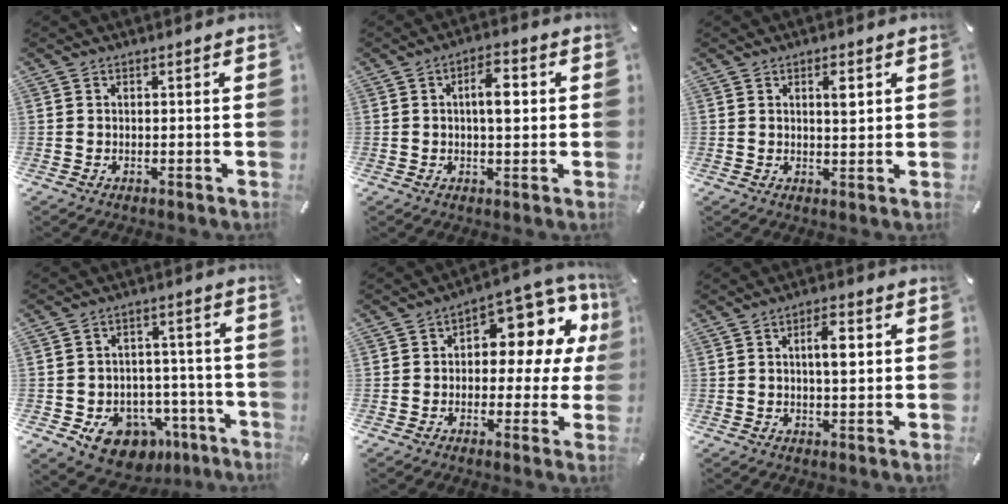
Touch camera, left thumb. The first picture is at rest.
{"total": 7.4, "force": [0.8, 3.3, 6.6], "torque": [-0.102, 0.006, 0.008]}
{"total": 3.8, "force": [1.4, 1.4, 3.2], "torque": [-0.046, -0.005, 0.017]}
{"total": 11.2, "force": [-5.5, 8.7, 4.4], "torque": [-0.035, 0.034, -0.083]}
{"total": 11.0, "force": [4.1, 6.6, 7.8], "torque": [-0.104, -0.038, 0.070]}
{"total": 6.3, "force": [1.1, 2.5, 5.7], "torque": [-0.091, 0.000, 0.011]}